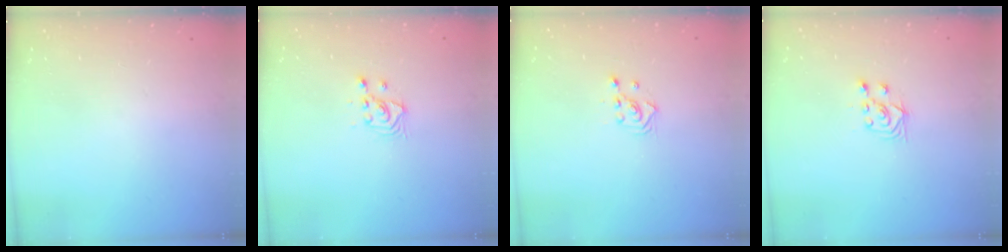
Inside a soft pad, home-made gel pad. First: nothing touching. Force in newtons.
{"total": 3.8, "press": 3.8, "slide": 0.4}
{"total": 2.5, "press": 2.5, "slide": 0.3}
{"total": 3.8, "press": 3.7, "slide": 0.9}